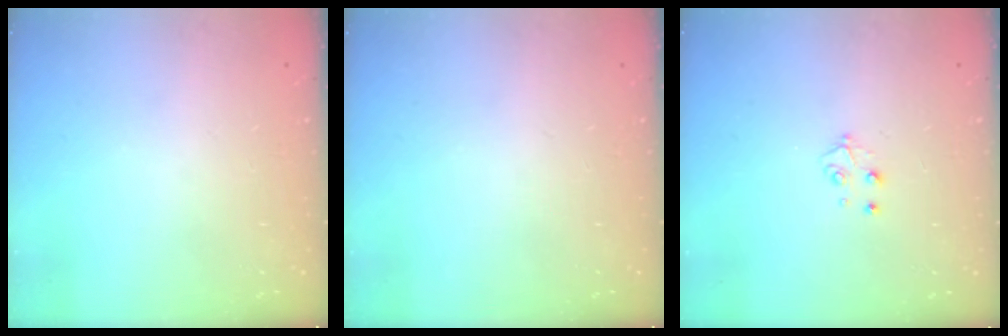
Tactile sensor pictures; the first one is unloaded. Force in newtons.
{"total": 0.0}
{"total": 3.4, "press": 3.4, "slide": 0.4}